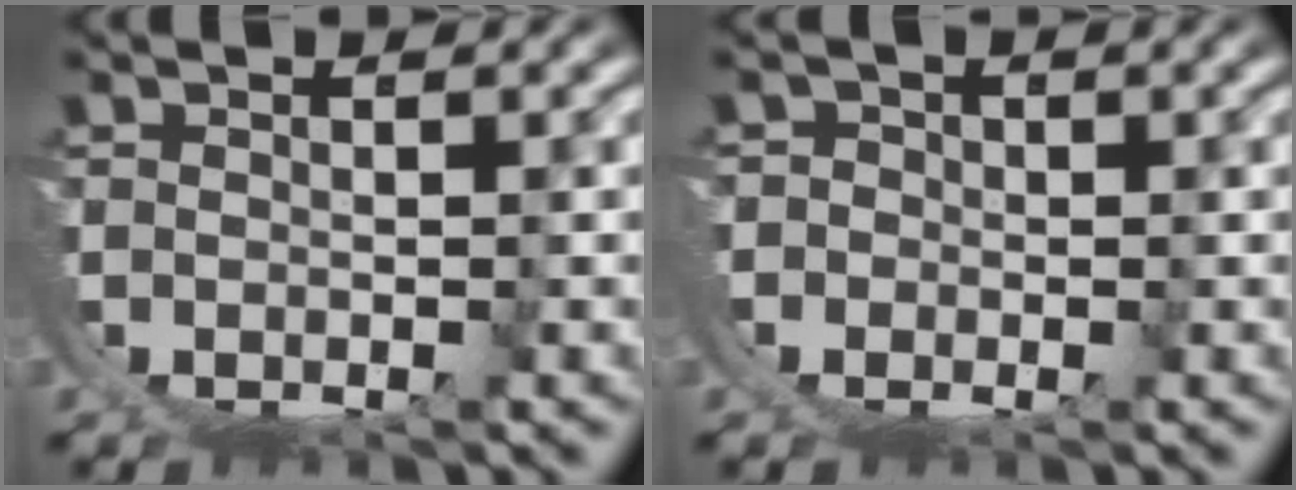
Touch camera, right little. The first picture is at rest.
{"total": 1.3, "force": [-0.6, 1.2, 0.0], "torque": [-0.004, -0.007, -0.014]}